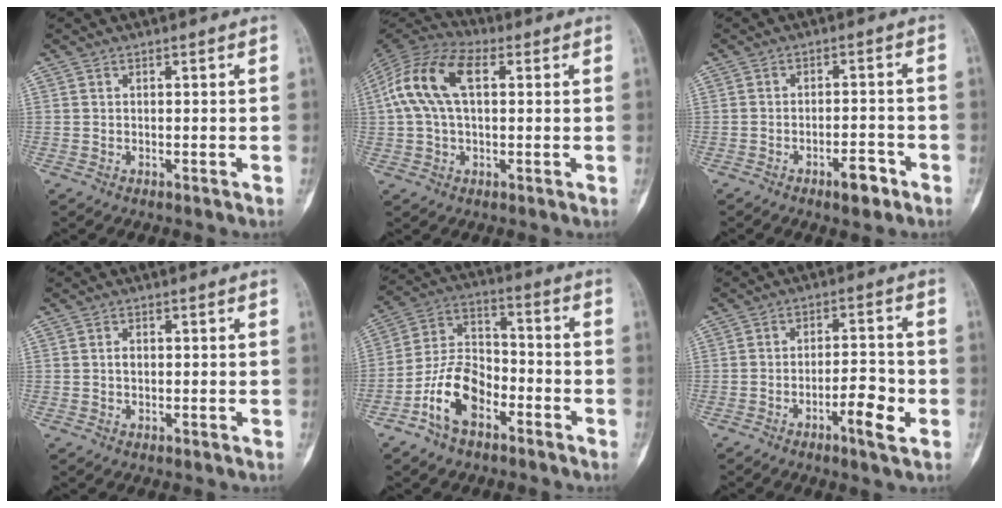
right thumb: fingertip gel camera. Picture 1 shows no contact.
{"total": 13.3, "force": [2.8, 7.4, 10.7], "torque": [-0.223, 0.033, 0.047]}
{"total": 4.7, "force": [-2.8, 1.8, 3.3], "torque": [-0.044, 0.020, -0.039]}
{"total": 1.5, "force": [0.1, 1.0, 1.1], "torque": [-0.014, 0.002, 0.000]}
{"total": 12.1, "force": [-6.0, 7.2, 7.6], "torque": [-0.135, 0.051, -0.117]}
{"total": 7.0, "force": [-2.9, 1.8, 6.2], "torque": [-0.095, 0.017, -0.046]}